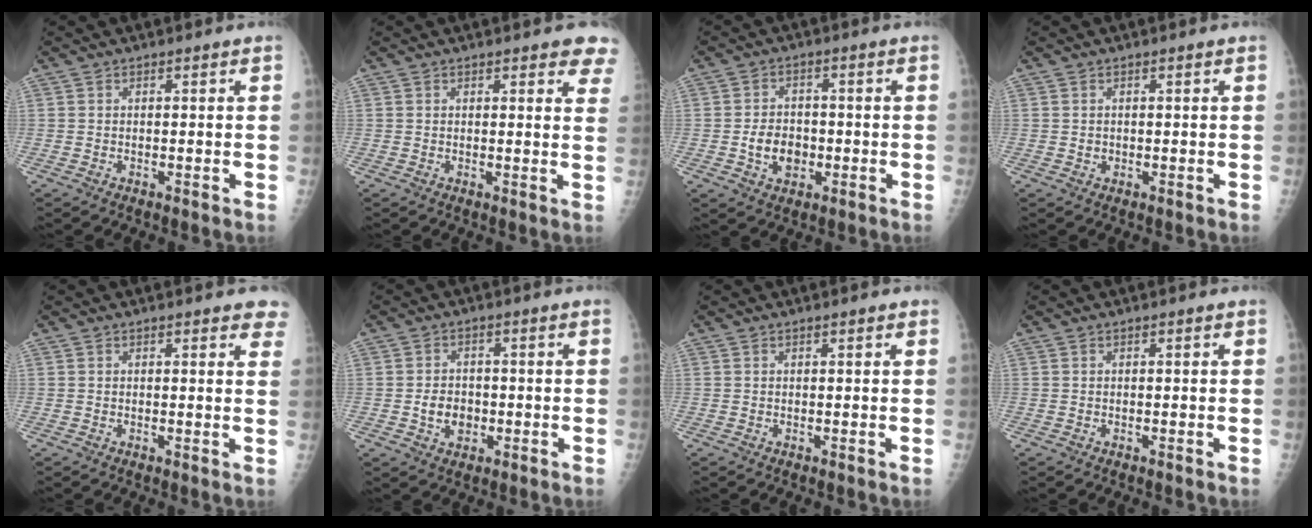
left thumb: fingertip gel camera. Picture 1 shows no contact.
{"total": 5.7, "force": [4.4, 1.8, 3.2], "torque": [-0.005, -0.016, 0.036]}
{"total": 6.1, "force": [-1.4, 4.8, 3.6], "torque": [-0.036, 0.009, -0.022]}
{"total": 0.7, "force": [0.0, 0.7, 0.1], "torque": [0.005, 0.002, 0.002]}
{"total": 3.9, "force": [3.2, 1.3, 1.9], "torque": [0.005, -0.009, 0.023]}
{"total": 4.7, "force": [-1.0, 3.8, 2.6], "torque": [-0.023, 0.007, -0.015]}
{"total": 0.5, "force": [0.4, 0.1, 0.4], "torque": [-0.006, -0.001, 0.004]}
{"total": 0.0}